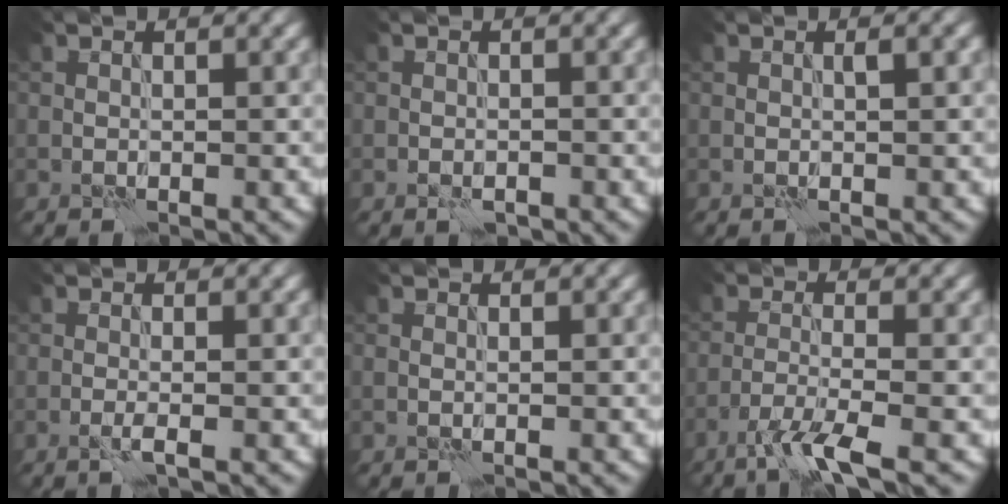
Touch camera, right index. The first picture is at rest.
{"total": 0.9, "force": [-0.6, 0.4, 0.6], "torque": [-0.007, -0.002, -0.008]}
{"total": 1.1, "force": [0.3, 0.1, 1.1], "torque": [-0.015, 0.003, 0.004]}
{"total": 1.2, "force": [-0.4, 0.1, 1.2], "torque": [-0.021, -0.001, -0.012]}
{"total": 0.0}
{"total": 4.0, "force": [-2.6, 0.4, 3.0], "torque": [-0.057, 0.004, -0.064]}